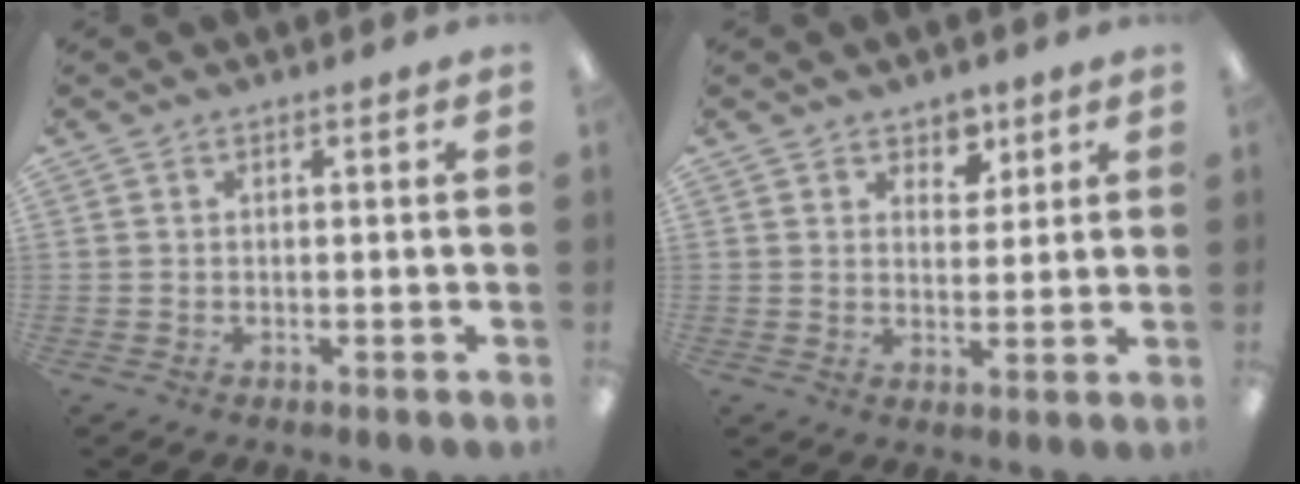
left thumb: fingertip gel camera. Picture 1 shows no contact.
{"total": 5.4, "force": [3.8, 3.6, 1.2], "torque": [0.000, -0.021, 0.063]}